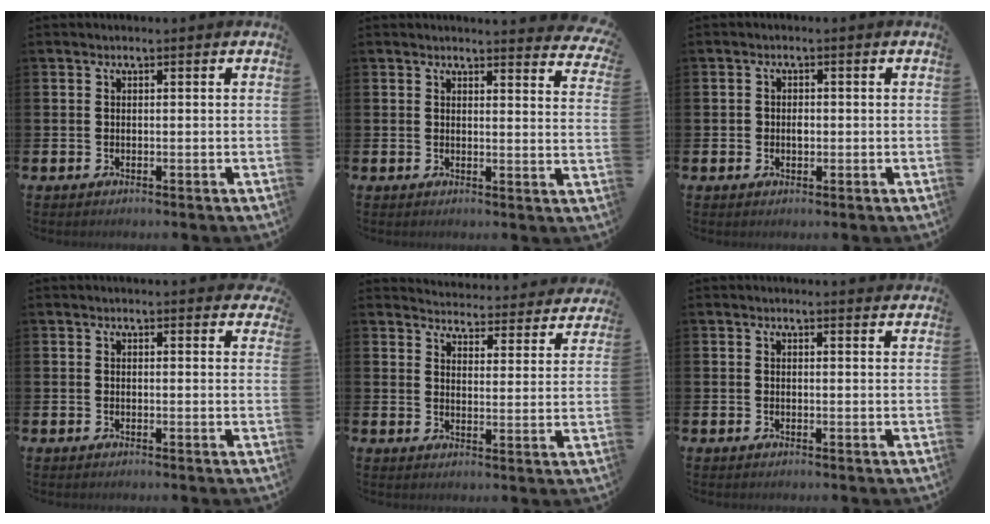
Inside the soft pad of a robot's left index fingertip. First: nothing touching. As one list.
[{"total": 3.1, "force": [3.1, -0.1, 0.0], "torque": [0.010, -0.027, 0.051]}, {"total": 1.4, "force": [0.0, 1.2, 0.8], "torque": [-0.001, 0.002, -0.005]}, {"total": 1.1, "force": [1.1, 0.2, 0.1], "torque": [0.005, -0.002, 0.018]}, {"total": 4.1, "force": [4.1, 0.6, 0.2], "torque": [-0.020, -0.037, 0.066]}, {"total": 1.0, "force": [1.0, 0.0, 0.0], "torque": [0.007, -0.006, 0.017]}]